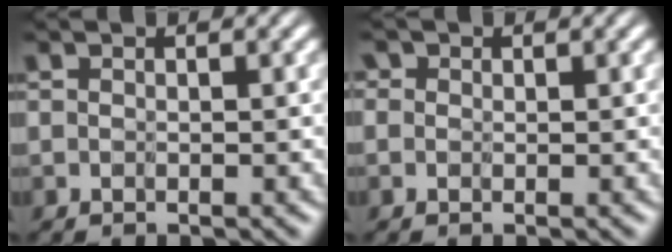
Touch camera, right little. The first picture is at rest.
{"total": 1.8, "force": [0.8, 1.5, 0.7], "torque": [-0.028, 0.010, -0.004]}